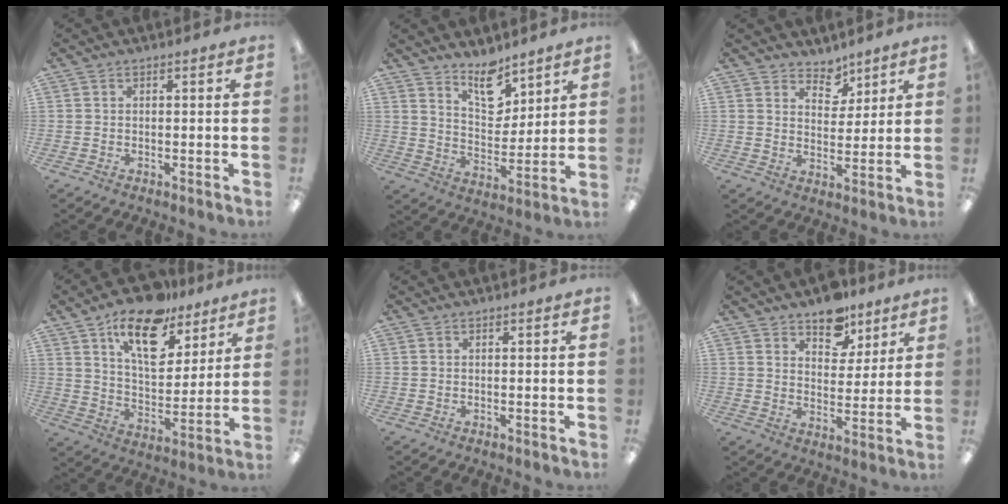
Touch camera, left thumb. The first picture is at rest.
{"total": 10.6, "force": [8.1, 5.1, 4.6], "torque": [-0.060, -0.055, 0.144]}
{"total": 5.8, "force": [4.8, 3.1, 0.8], "torque": [-0.003, -0.034, 0.086]}
{"total": 17.3, "force": [11.2, 8.7, 9.9], "torque": [-0.150, -0.057, 0.193]}
{"total": 0.0}
{"total": 9.8, "force": [7.6, 5.5, 2.8], "torque": [-0.029, -0.048, 0.139]}